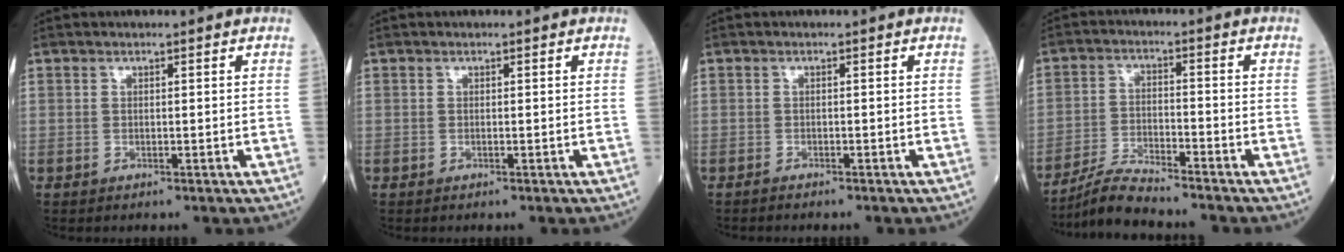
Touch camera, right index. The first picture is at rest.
{"total": 0.0}
{"total": 1.0, "force": [-0.9, 0.1, 0.3], "torque": [-0.008, -0.001, -0.012]}
{"total": 6.6, "force": [-6.2, -0.3, 2.1], "torque": [-0.044, -0.017, -0.117]}